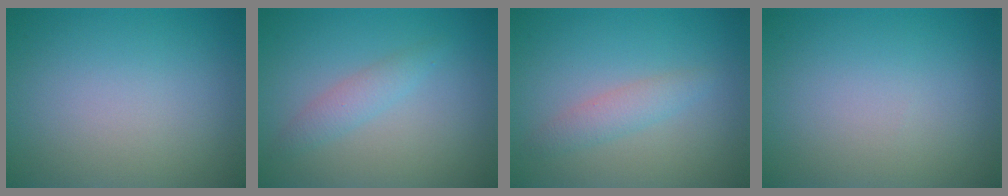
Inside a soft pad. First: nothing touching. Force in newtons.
{"total": 1.8, "press": 1.8, "slide": 0.1}
{"total": 1.8, "press": 1.8, "slide": 0.0}
{"total": 0.0}